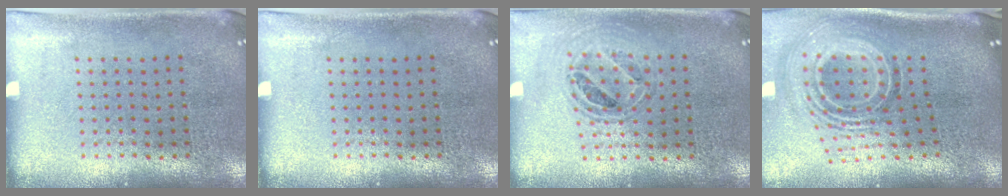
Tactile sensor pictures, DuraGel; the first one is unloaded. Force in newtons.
{"total": 0.0}
{"total": 0.7, "press": 0.6, "slide": 0.2}
{"total": 2.3, "press": 1.5, "slide": 1.7}